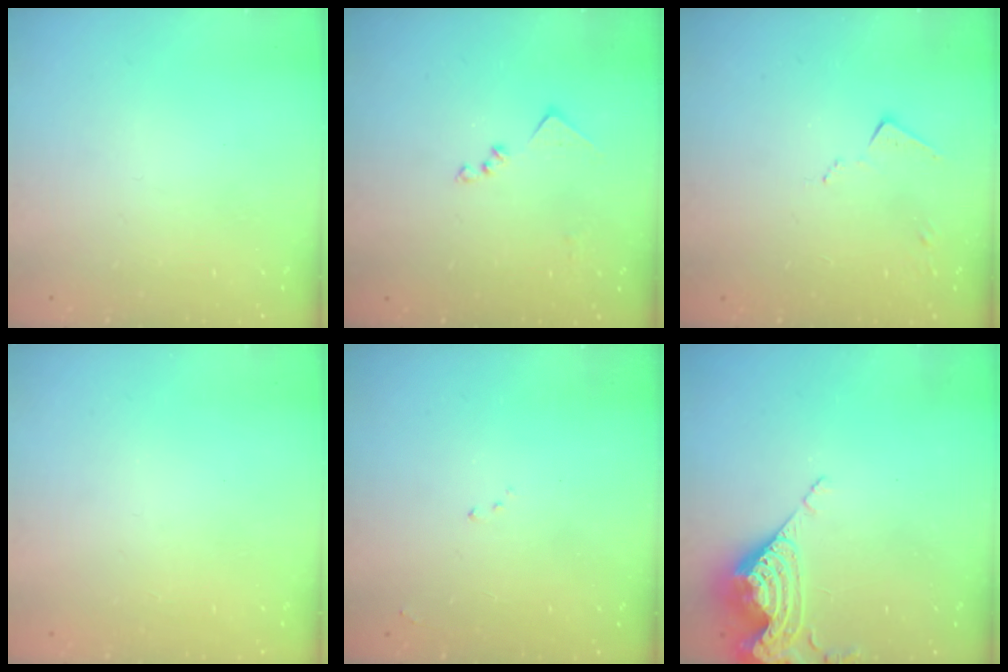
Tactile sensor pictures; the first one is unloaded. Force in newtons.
{"total": 8.9, "press": 8.9, "slide": 0.3}
{"total": 6.8, "press": 6.8, "slide": 0.4}
{"total": 0.9, "press": 0.9, "slide": 0.2}
{"total": 5.0, "press": 4.9, "slide": 0.8}
{"total": 9.7, "press": 9.7, "slide": 0.9}